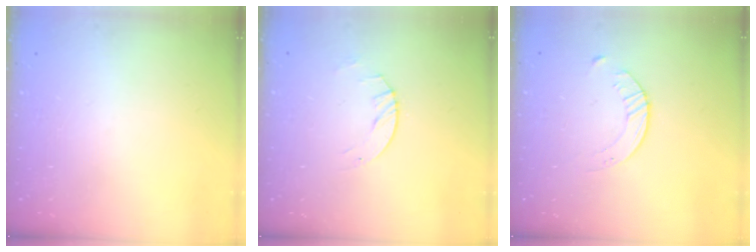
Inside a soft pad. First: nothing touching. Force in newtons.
{"total": 2.8, "press": 2.8, "slide": 0.4}
{"total": 2.1, "press": 2.0, "slide": 0.3}